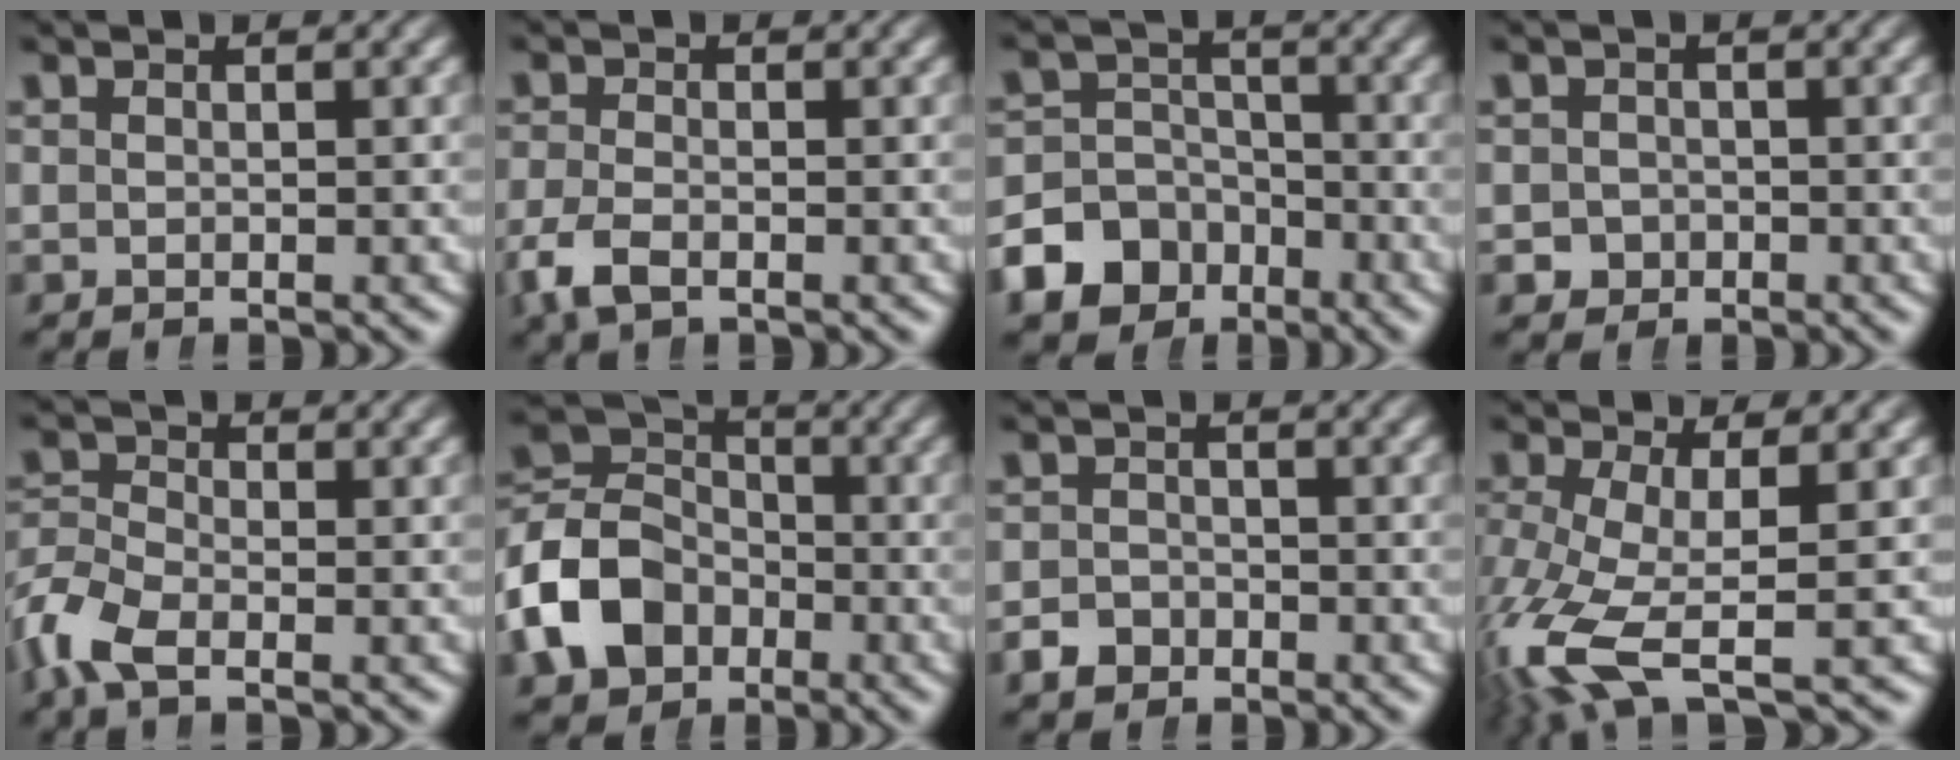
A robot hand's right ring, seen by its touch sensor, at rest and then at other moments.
{"total": 2.8, "force": [-1.7, 1.4, 1.6], "torque": [-0.045, -0.013, -0.026]}
{"total": 9.0, "force": [-4.6, 7.2, 2.6], "torque": [-0.045, -0.031, -0.075]}
{"total": 2.7, "force": [-1.2, 2.4, 0.4], "torque": [-0.015, -0.019, -0.014]}
{"total": 3.7, "force": [-1.7, 2.5, 2.0], "torque": [-0.064, -0.020, -0.028]}
{"total": 8.7, "force": [-1.3, 7.2, 4.7], "torque": [-0.102, -0.027, -0.017]}
{"total": 2.6, "force": [-1.9, 1.9, 0.2], "torque": [-0.001, -0.011, -0.031]}
{"total": 7.3, "force": [-2.9, 3.6, 5.6], "torque": [-0.150, -0.056, -0.018]}